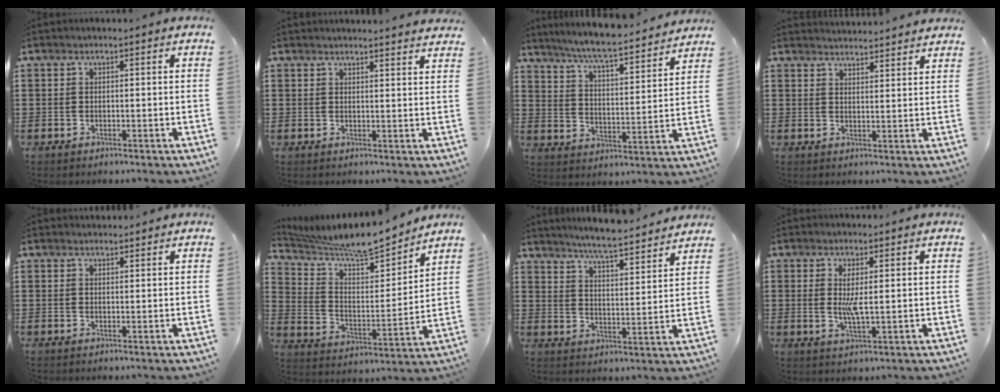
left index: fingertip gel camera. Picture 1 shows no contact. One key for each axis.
{"total": 2.1, "fx": 2.1, "fy": -0.2, "fz": 0.1, "tx": 0.000, "ty": -0.008, "tz": 0.038}
{"total": 6.7, "fx": 6.0, "fy": -0.1, "fz": 2.9, "tx": -0.072, "ty": -0.043, "tz": 0.098}
{"total": 2.8, "fx": 2.8, "fy": -0.2, "fz": -0.2, "tx": -0.005, "ty": -0.014, "tz": 0.052}
{"total": 1.1, "fx": 1.1, "fy": 0.2, "fz": 0.0, "tx": -0.002, "ty": 0.001, "tz": 0.022}
{"total": 8.7, "fx": 8.1, "fy": 0.8, "fz": 2.9, "tx": -0.094, "ty": -0.063, "tz": 0.138}
{"total": 5.4, "fx": 5.1, "fy": -0.4, "fz": 1.7, "tx": -0.054, "ty": -0.036, "tz": 0.085}
{"total": 3.7, "fx": 0.6, "fy": 0.7, "fz": 3.6, "tx": -0.070, "ty": -0.001, "tz": 0.009}